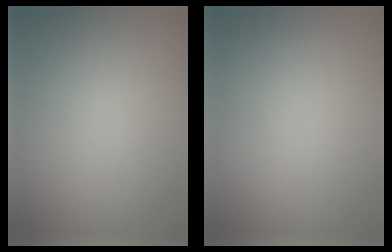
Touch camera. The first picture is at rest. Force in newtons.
{"total": 0.0}